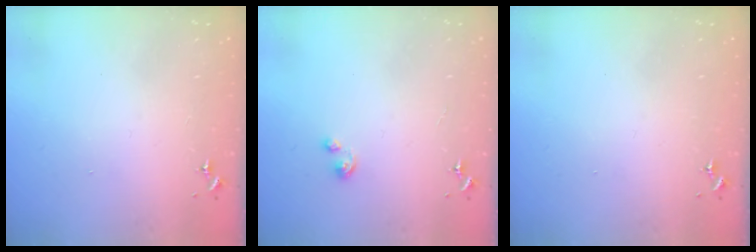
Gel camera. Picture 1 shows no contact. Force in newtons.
{"total": 2.5, "press": 2.5, "slide": 0.2}
{"total": 0.0}